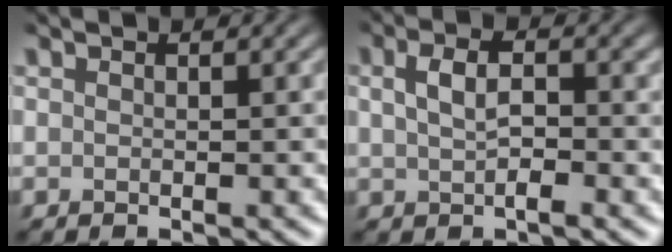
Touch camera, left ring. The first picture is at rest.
{"total": 2.7, "force": [0.2, 1.1, 2.5], "torque": [-0.050, 0.003, 0.002]}